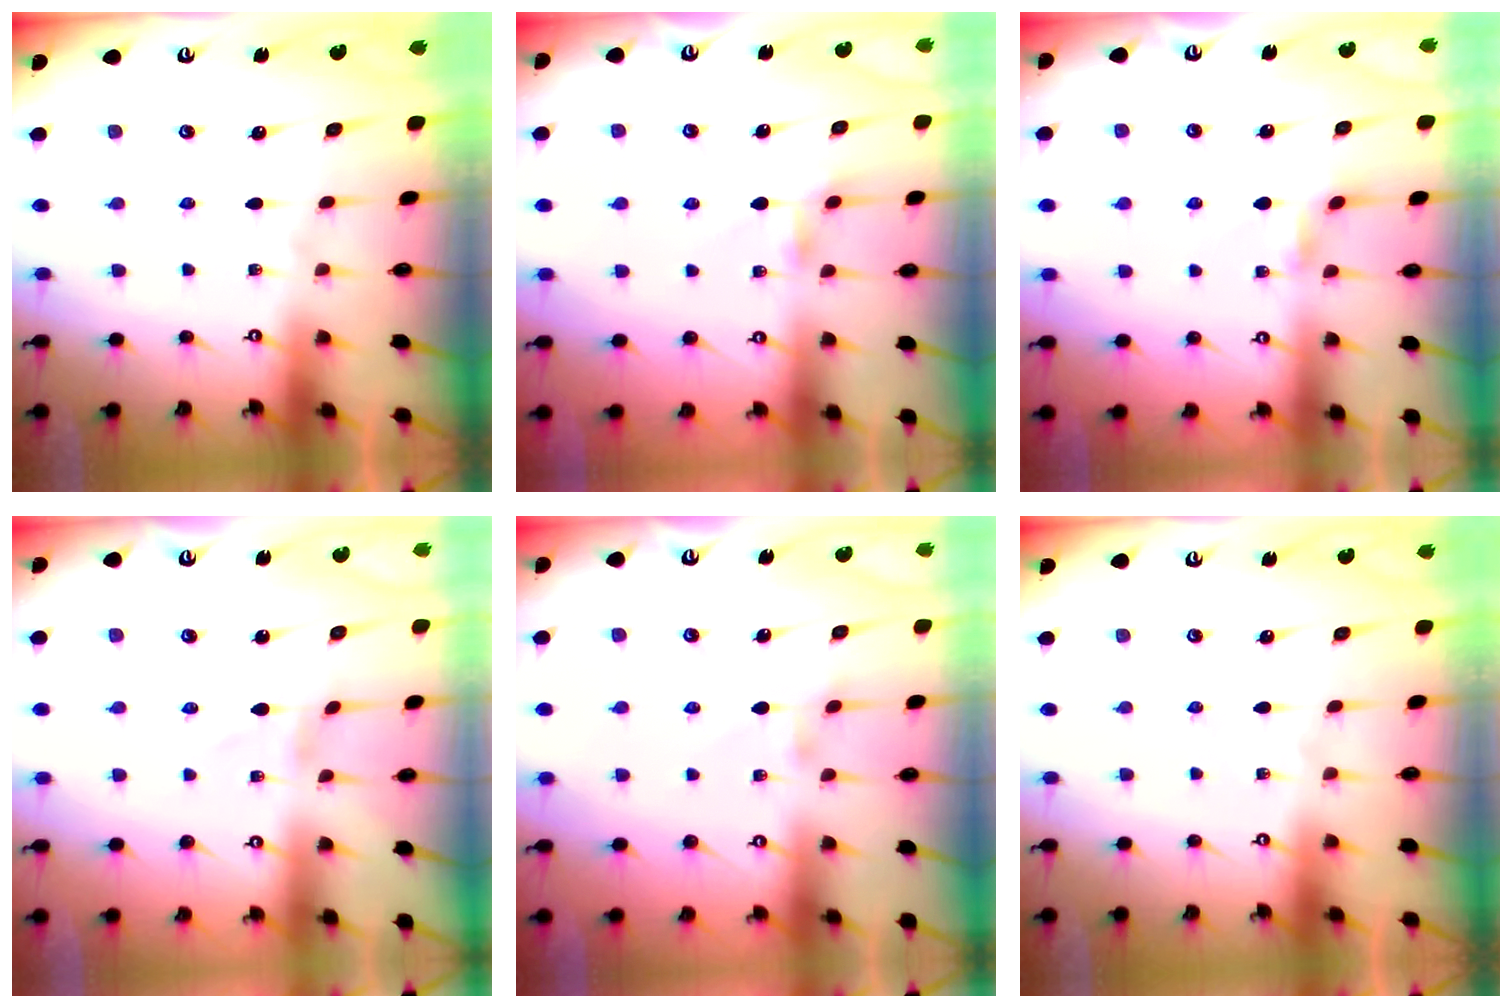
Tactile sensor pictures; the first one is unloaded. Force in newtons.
{"total": 2.9, "press": 2.9, "slide": 0.4}
{"total": 2.1, "press": 2.1, "slide": 0.3}
{"total": 0.0}
{"total": 1.6, "press": 1.6, "slide": 0.3}
{"total": 0.0}